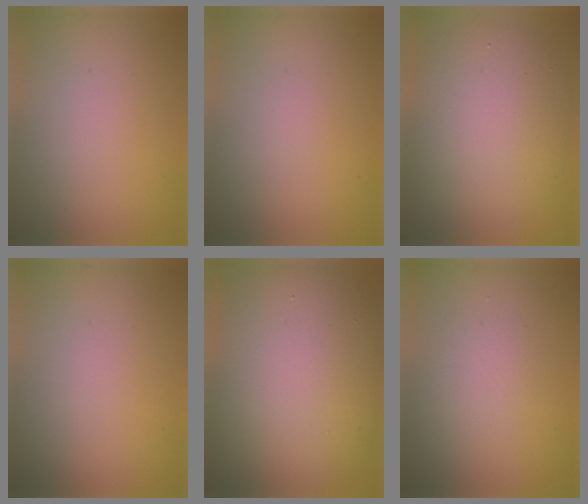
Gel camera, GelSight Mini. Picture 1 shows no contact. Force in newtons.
{"total": 0.0}
{"total": 8.7, "press": 8.6, "slide": 0.5}
{"total": 0.0}
{"total": 14.3, "press": 14.3, "slide": 0.6}
{"total": 1.9, "press": 1.9, "slide": 0.1}